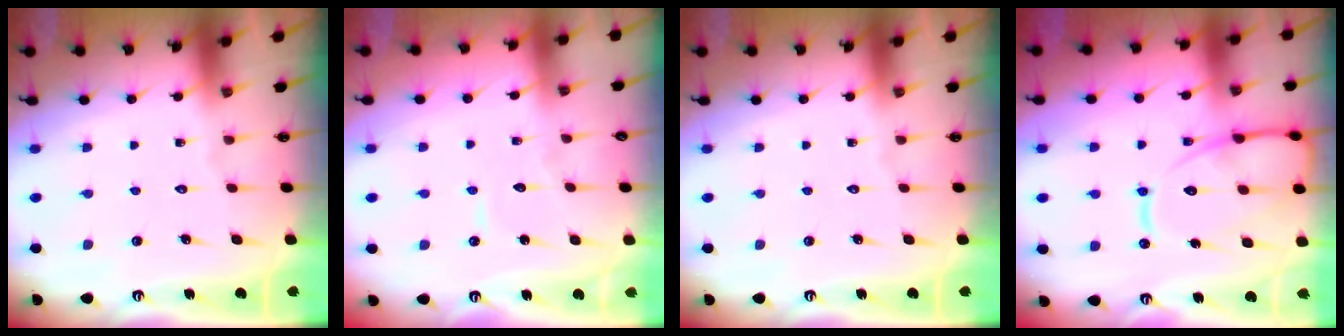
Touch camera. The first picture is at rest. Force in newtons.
{"total": 4.9, "press": 4.8, "slide": 0.3}
{"total": 0.0}
{"total": 15.3, "press": 15.2, "slide": 1.6}